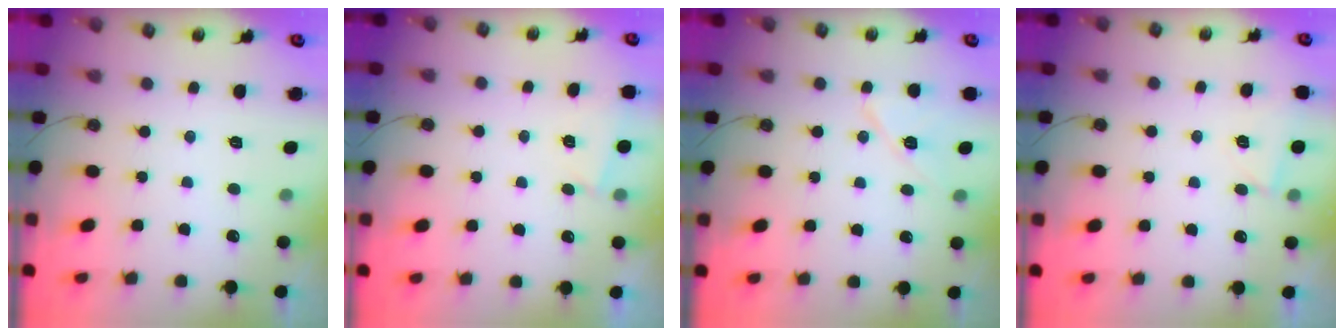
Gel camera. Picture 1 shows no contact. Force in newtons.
{"total": 1.5, "press": 1.4, "slide": 0.4}
{"total": 8.2, "press": 8.2, "slide": 0.9}
{"total": 3.9, "press": 1.7, "slide": 3.5}